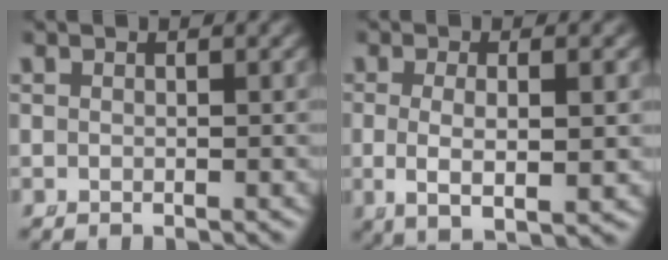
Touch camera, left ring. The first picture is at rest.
{"total": 4.7, "force": [-0.3, 1.7, 4.4], "torque": [-0.086, -0.014, 0.008]}